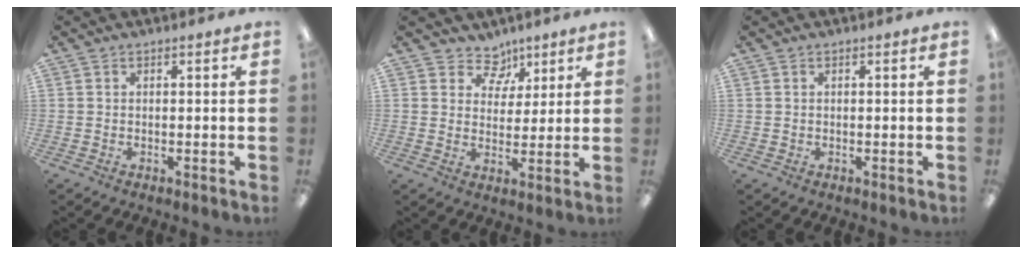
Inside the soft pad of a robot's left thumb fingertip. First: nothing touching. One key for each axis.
{"total": 7.5, "fx": 5.0, "fy": 5.4, "fz": 1.5, "tx": -0.016, "ty": -0.033, "tz": 0.092}
{"total": 0.5, "fx": 0.2, "fy": 0.4, "fz": -0.1, "tx": 0.001, "ty": 0.004, "tz": 0.004}